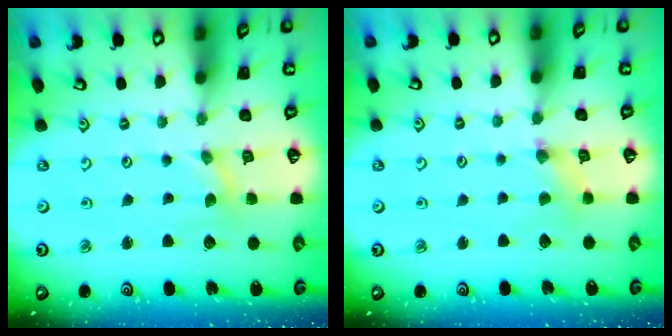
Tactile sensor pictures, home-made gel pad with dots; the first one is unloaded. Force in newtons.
{"total": 1.2, "press": 1.2, "slide": 0.2}